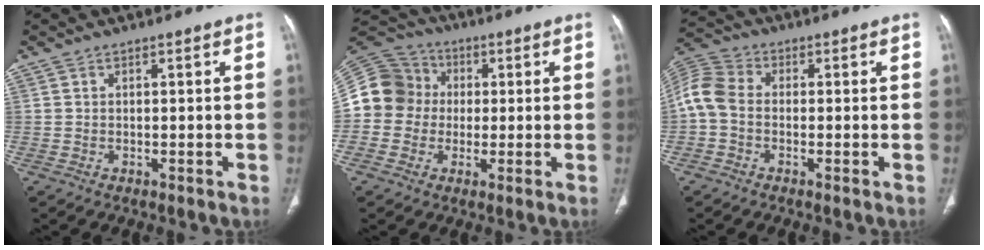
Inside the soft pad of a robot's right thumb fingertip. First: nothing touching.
{"total": 13.3, "force": [0.2, 12.3, 4.9], "torque": [-0.089, 0.037, -0.001]}
{"total": 6.7, "force": [-0.8, 4.7, 4.7], "torque": [-0.098, 0.018, -0.032]}